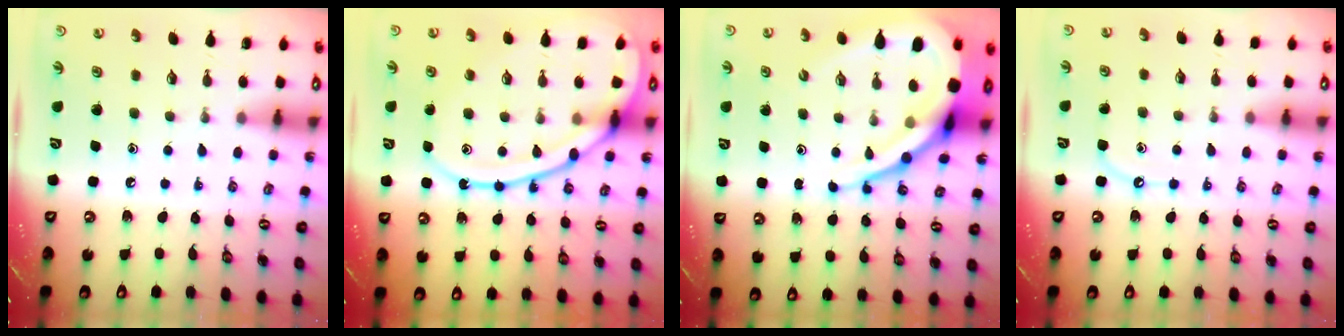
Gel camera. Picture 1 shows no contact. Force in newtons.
{"total": 17.4, "press": 17.3, "slide": 1.7}
{"total": 19.1, "press": 18.9, "slide": 2.0}
{"total": 6.3, "press": 6.2, "slide": 0.7}